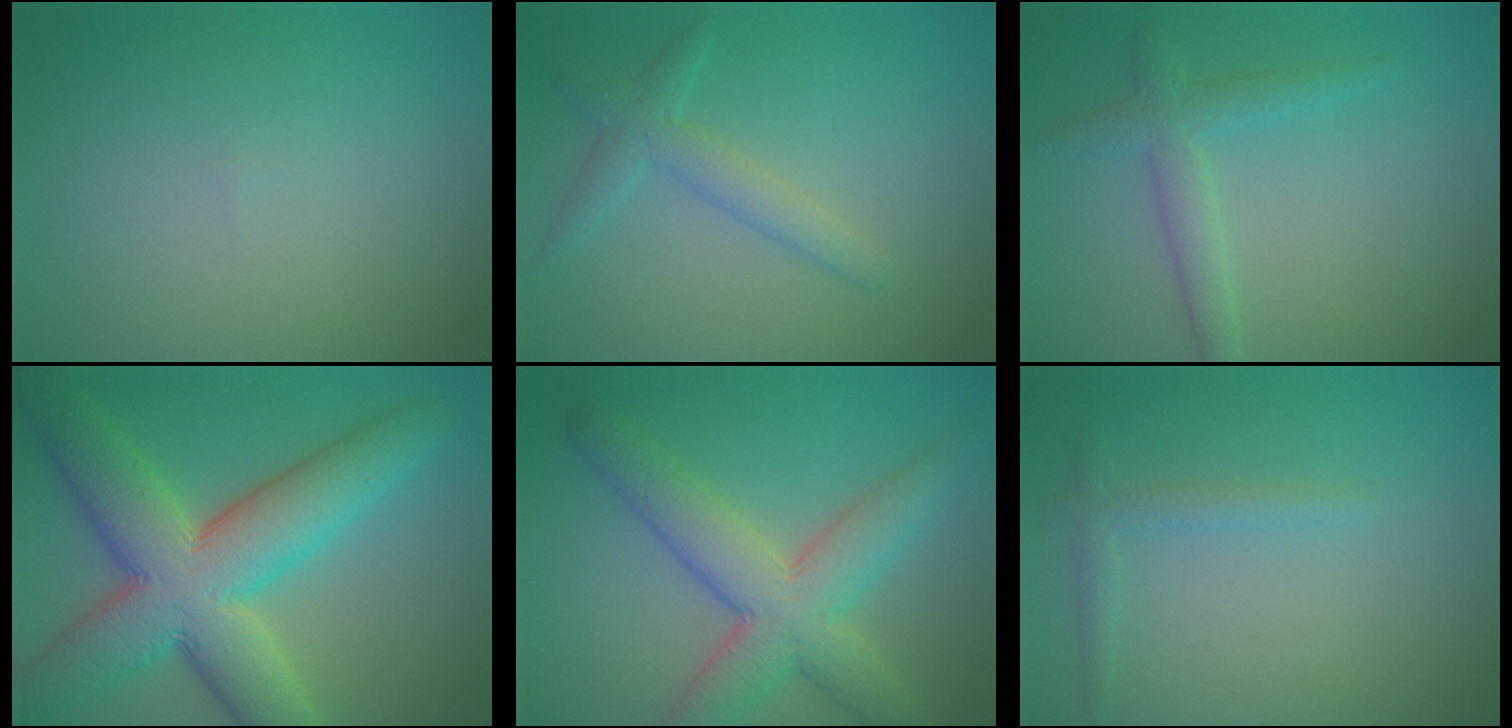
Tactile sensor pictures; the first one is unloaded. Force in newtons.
{"total": 2.6, "press": 2.6, "slide": 0.1}
{"total": 2.8, "press": 2.8, "slide": 0.1}
{"total": 12.2, "press": 12.1, "slide": 0.9}
{"total": 7.3, "press": 7.3, "slide": 0.4}
{"total": 1.4, "press": 1.4, "slide": 0.1}